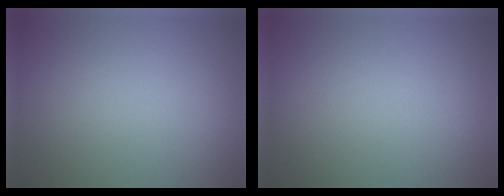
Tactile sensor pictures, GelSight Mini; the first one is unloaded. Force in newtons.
{"total": 0.0}